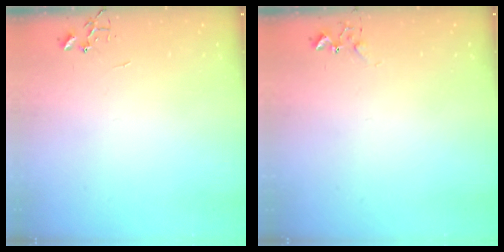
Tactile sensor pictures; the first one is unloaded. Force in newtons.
{"total": 5.2, "press": 5.2, "slide": 0.6}